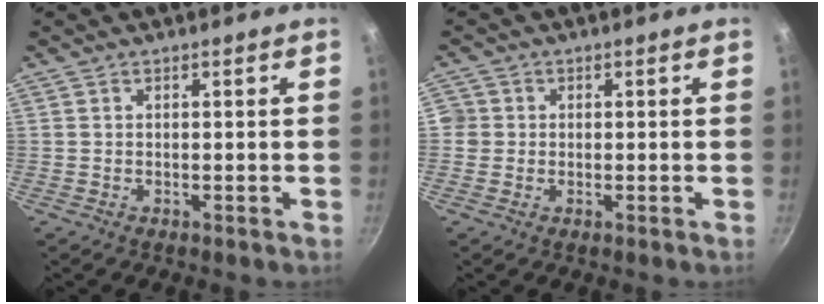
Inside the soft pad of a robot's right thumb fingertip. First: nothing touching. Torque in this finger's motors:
{"motor_torque": [-0.01, 0.24, 0.22, 0.33, 0.01]}